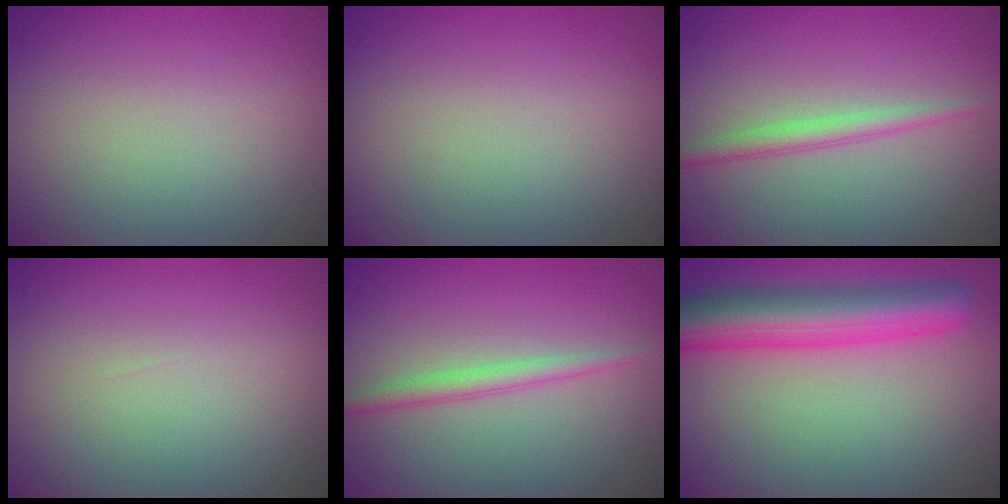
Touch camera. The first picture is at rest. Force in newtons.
{"total": 0.0}
{"total": 1.8, "press": 1.8, "slide": 0.1}
{"total": 0.0}
{"total": 1.9, "press": 1.9, "slide": 0.0}
{"total": 7.8, "press": 7.8, "slide": 0.2}